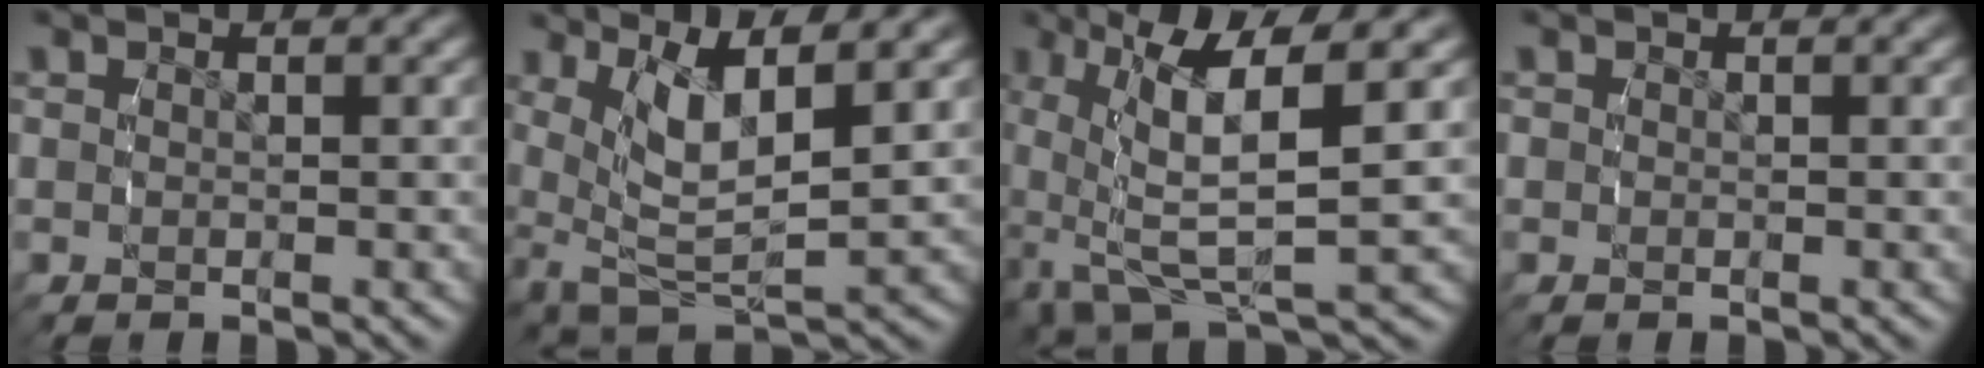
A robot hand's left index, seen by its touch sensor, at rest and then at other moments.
{"total": 6.7, "force": [-0.2, 4.1, 5.3], "torque": [-0.129, -0.045, 0.021]}
{"total": 7.6, "force": [-0.5, 3.0, 7.0], "torque": [-0.126, -0.016, 0.004]}
{"total": 0.8, "force": [0.0, 0.8, 0.2], "torque": [-0.005, 0.001, -0.001]}